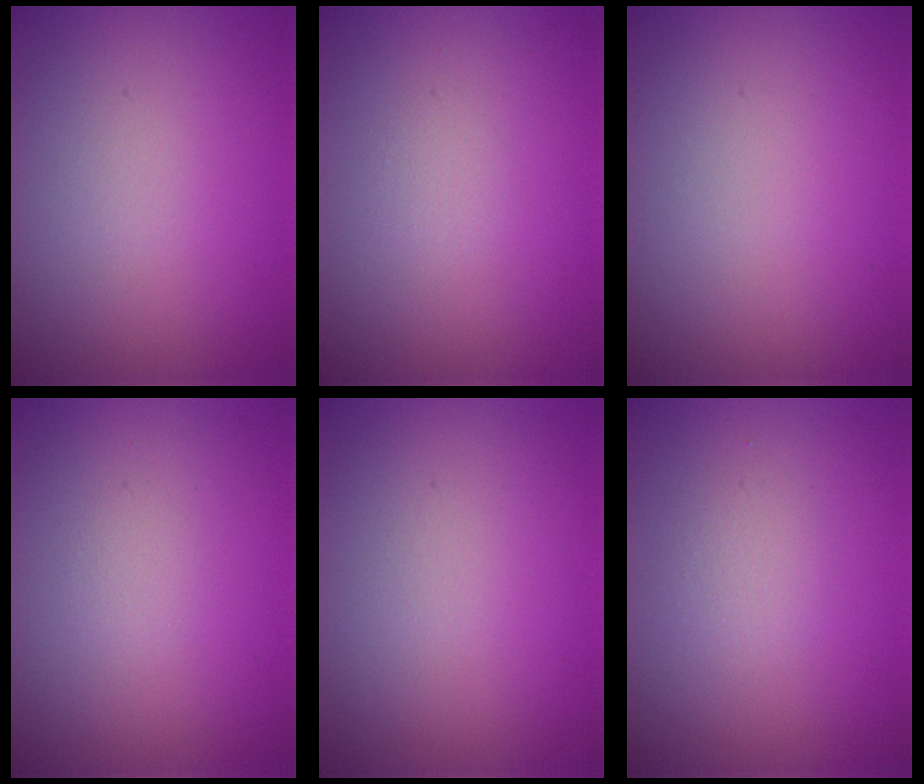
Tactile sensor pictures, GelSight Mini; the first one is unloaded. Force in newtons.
{"total": 0.6, "press": 0.6, "slide": 0.1}
{"total": 0.0}
{"total": 0.6, "press": 0.6, "slide": 0.1}
{"total": 0.0}
{"total": 1.3, "press": 1.3, "slide": 0.0}